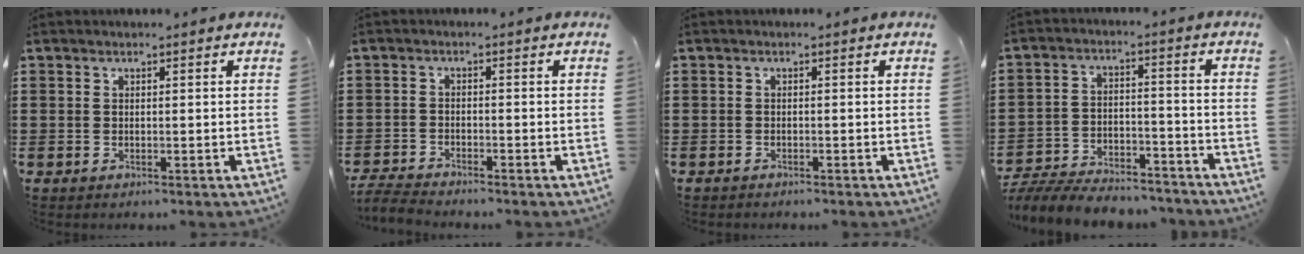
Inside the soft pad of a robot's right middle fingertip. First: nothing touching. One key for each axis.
{"total": 3.0, "fx": -3.0, "fy": 0.1, "fz": 0.6, "tx": -0.026, "ty": -0.005, "tz": -0.067}
{"total": 0.7, "fx": -0.7, "fy": 0.1, "fz": 0.0, "tx": -0.002, "ty": -0.001, "tz": -0.014}
{"total": 7.6, "fx": -7.3, "fy": 1.4, "fz": 1.6, "tx": -0.034, "ty": 0.013, "tz": -0.143}